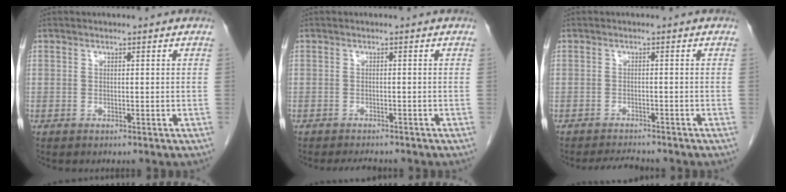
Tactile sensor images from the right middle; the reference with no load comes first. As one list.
[{"total": 2.8, "force": [-2.6, 0.7, 0.9], "torque": [-0.014, -0.006, -0.035]}, {"total": 3.1, "force": [-3.0, 0.2, 0.5], "torque": [-0.013, -0.012, -0.048]}]